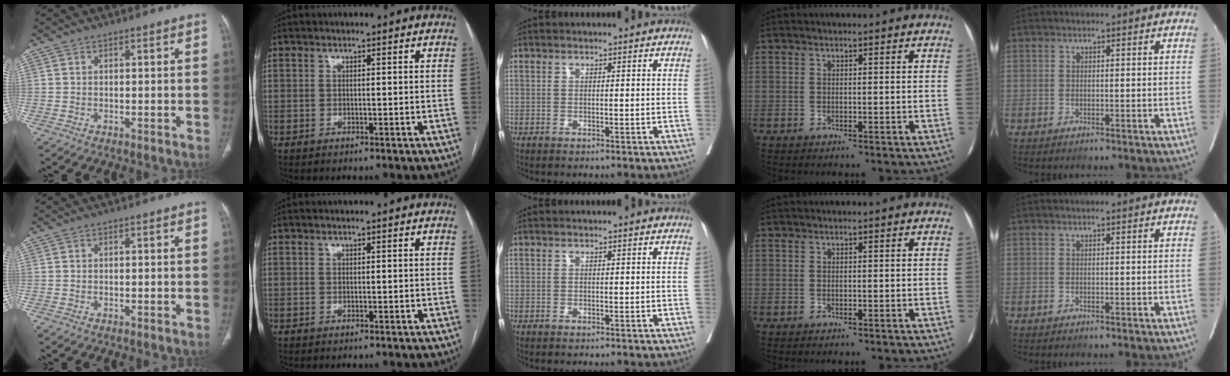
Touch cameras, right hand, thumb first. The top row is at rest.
{}